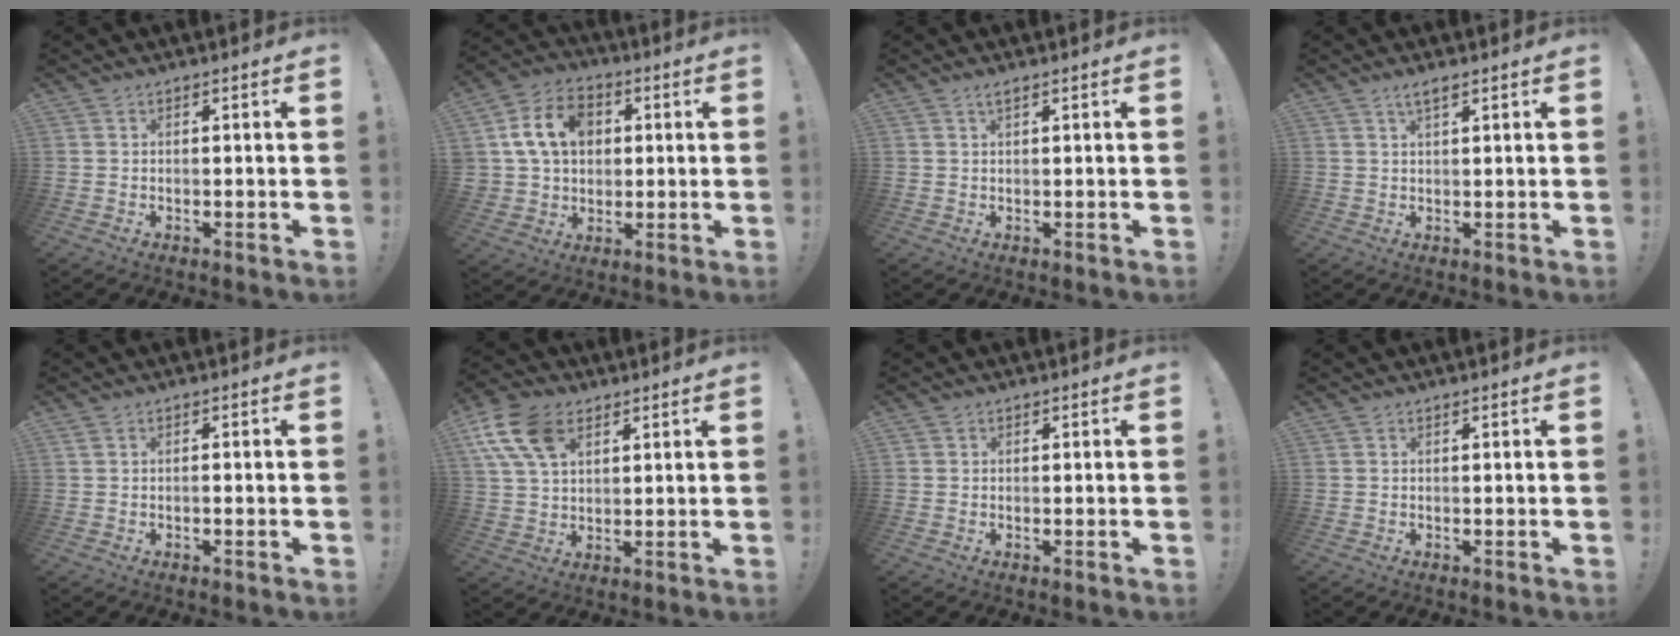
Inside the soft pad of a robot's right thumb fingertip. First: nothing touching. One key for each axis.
{"total": 15.1, "fx": 3.9, "fy": 12.0, "fz": 8.3, "tx": -0.130, "ty": 0.008, "tz": 0.081}
{"total": 1.4, "fx": 0.8, "fy": 0.2, "fz": 1.1, "tx": -0.028, "ty": 0.003, "tz": 0.015}
{"total": 2.6, "fx": 1.6, "fy": 0.6, "fz": 2.0, "tx": -0.038, "ty": -0.002, "tz": 0.027}
{"total": 0.8, "fx": -0.6, "fy": -0.2, "fz": 0.6, "tx": -0.017, "ty": 0.000, "tz": -0.008}
{"total": 13.3, "fx": 5.9, "fy": 8.3, "fz": 8.6, "tx": -0.177, "ty": -0.009, "tz": 0.113}
{"total": 0.0}
{"total": 0.0}